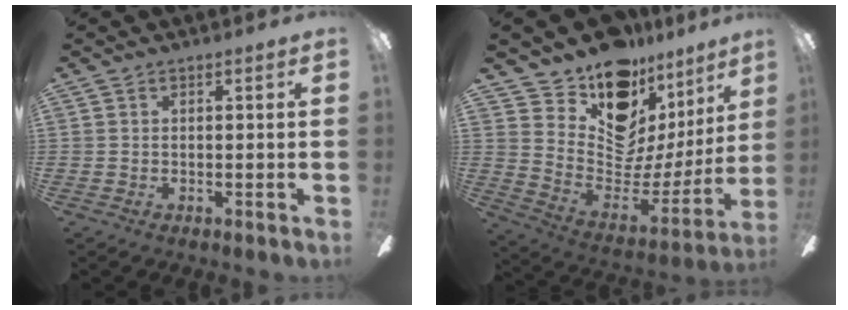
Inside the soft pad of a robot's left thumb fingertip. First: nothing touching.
{"total": 14.8, "force": [11.4, 7.3, 5.8], "torque": [-0.099, -0.117, 0.205]}